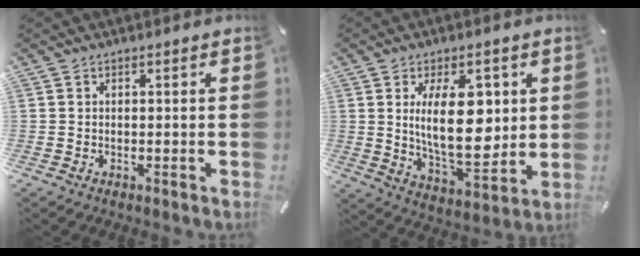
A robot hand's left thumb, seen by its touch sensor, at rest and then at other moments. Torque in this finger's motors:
{"motor_torque": [0.64, 0.71, 1.89, -0.77, 0.63]}